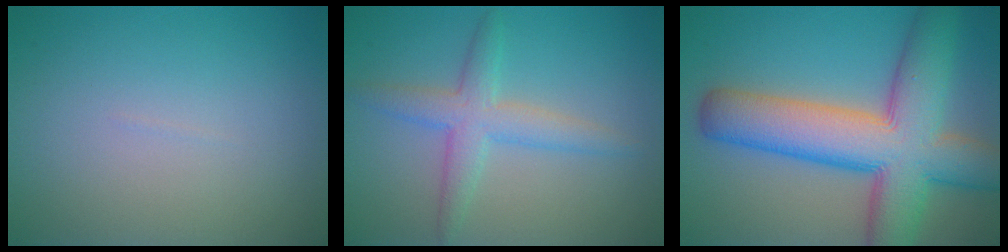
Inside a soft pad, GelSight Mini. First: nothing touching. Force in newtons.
{"total": 3.5, "press": 3.5, "slide": 0.1}
{"total": 11.8, "press": 11.8, "slide": 0.4}